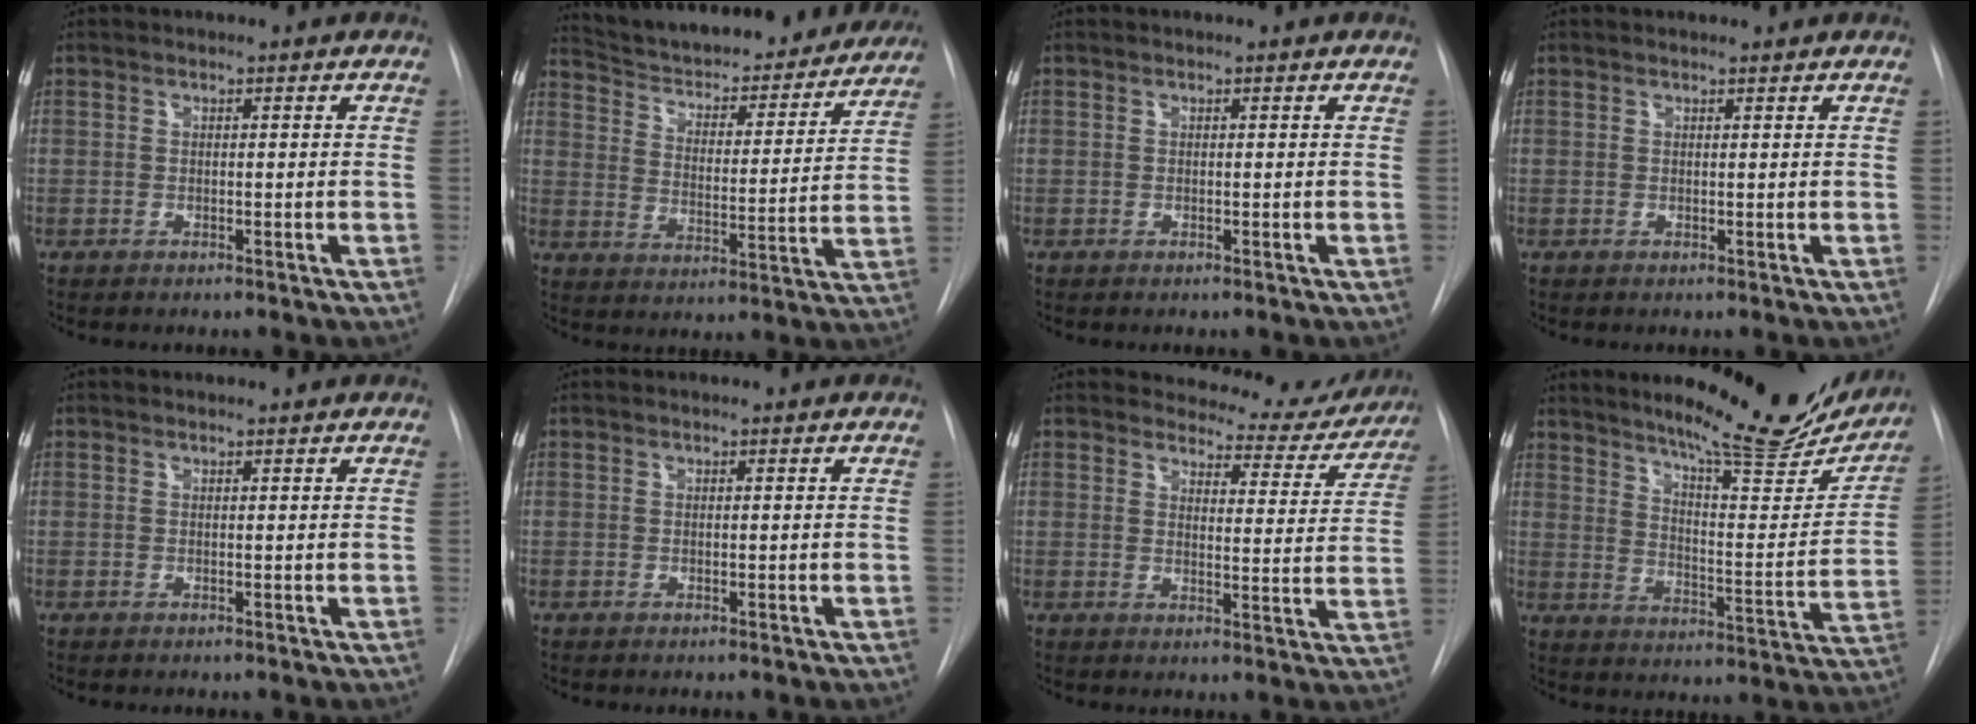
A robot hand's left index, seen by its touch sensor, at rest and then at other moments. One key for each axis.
{"total": 24.8, "fx": 22.6, "fy": 5.7, "fz": 8.5, "tx": -0.133, "ty": -0.032, "tz": 0.302}
{"total": 0.0}
{"total": 0.8, "fx": 0.8, "fy": 0.1, "fz": 0.1, "tx": -0.006, "ty": 0.004, "tz": 0.009}
{"total": 0.0}
{"total": 0.7, "fx": -0.7, "fy": -0.1, "fz": -0.1, "tx": 0.000, "ty": -0.007, "tz": -0.011}
{"total": 9.8, "fx": 9.4, "fy": 2.8, "fz": 0.2, "tx": 0.019, "ty": -0.041, "tz": 0.091}
{"total": 19.5, "fx": 16.9, "fy": 2.6, "fz": 9.3, "tx": -0.129, "ty": -0.060, "tz": 0.220}